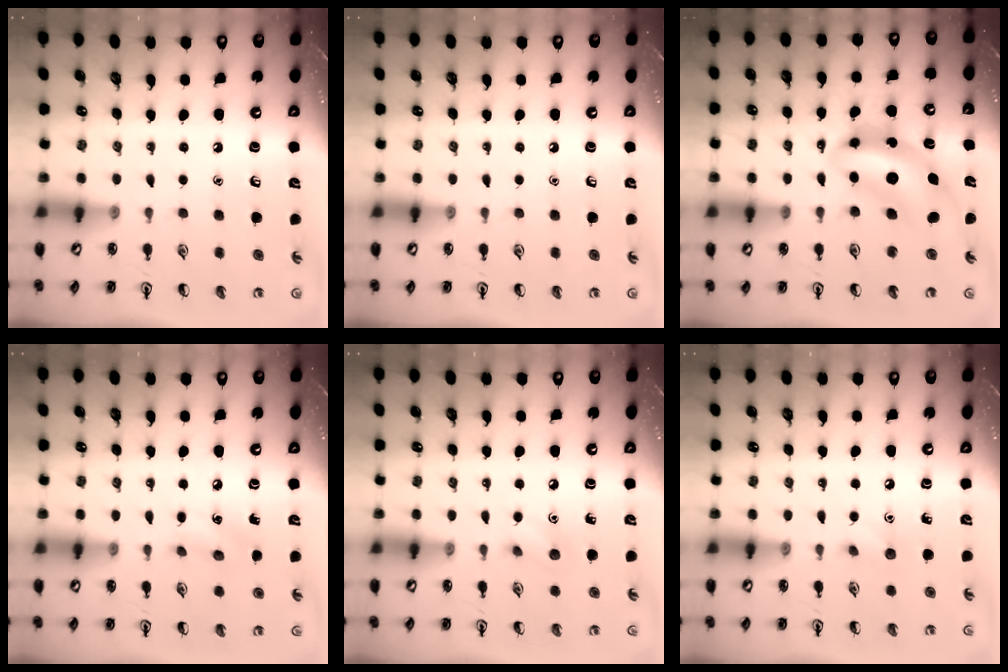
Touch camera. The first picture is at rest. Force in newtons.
{"total": 0.0}
{"total": 9.4, "press": 9.0, "slide": 2.8}
{"total": 5.7, "press": 5.4, "slide": 1.9}
{"total": 5.8, "press": 5.5, "slide": 1.8}
{"total": 5.4, "press": 5.1, "slide": 1.8}